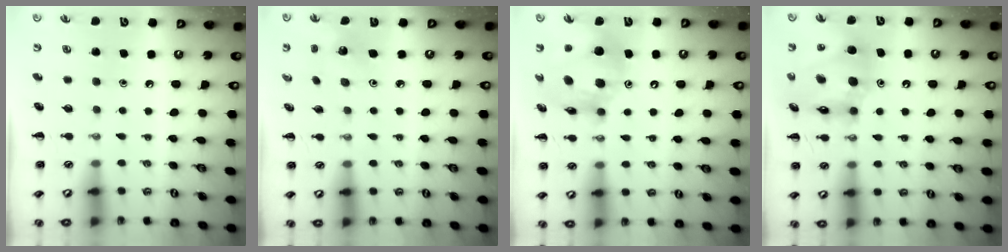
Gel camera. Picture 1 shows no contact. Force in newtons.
{"total": 2.1, "press": 2.0, "slide": 0.7}
{"total": 12.2, "press": 11.7, "slide": 3.7}
{"total": 13.6, "press": 13.0, "slide": 4.2}